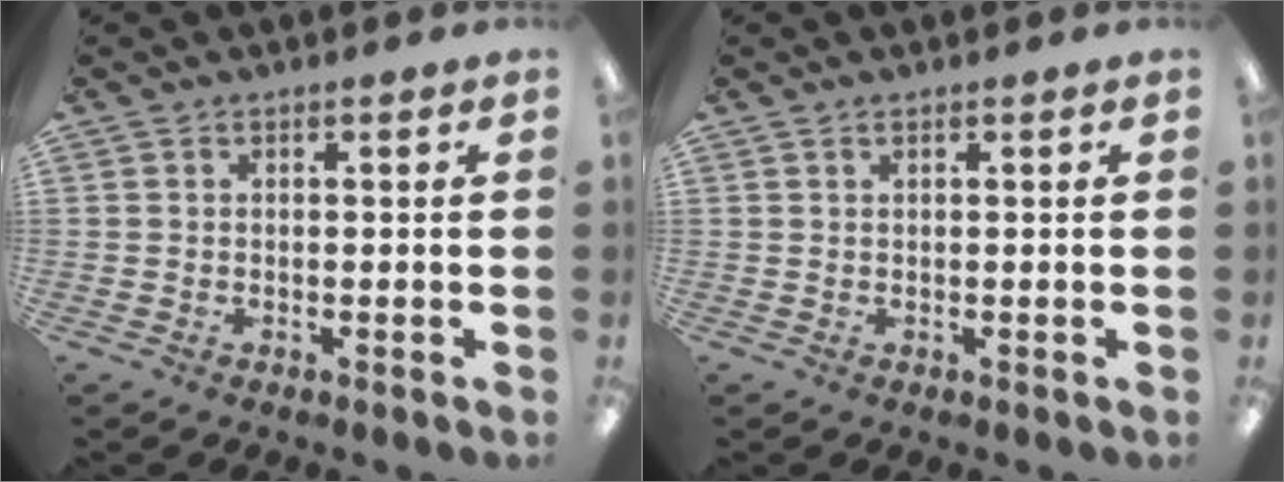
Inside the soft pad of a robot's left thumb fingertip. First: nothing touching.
{"total": 0.8, "force": [0.5, 0.2, 0.6], "torque": [-0.013, 0.002, 0.008]}